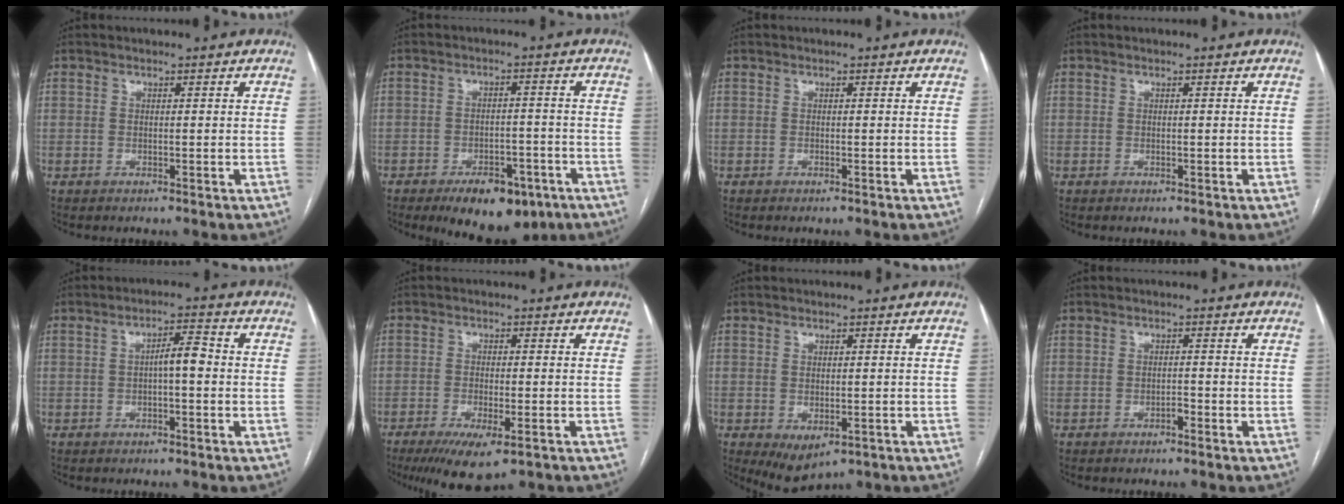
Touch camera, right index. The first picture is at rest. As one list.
[{"total": 10.3, "force": [-6.7, 4.8, 6.2], "torque": [-0.079, 0.001, -0.096]}, {"total": 0.0}, {"total": 0.0}, {"total": 3.8, "force": [-0.3, 0.9, 3.7], "torque": [-0.058, 0.012, -0.005]}, {"total": 7.8, "force": [-4.8, 1.8, 6.0], "torque": [-0.097, -0.019, -0.074]}, {"total": 4.4, "force": [-1.6, 2.5, 3.2], "torque": [-0.048, -0.010, -0.009]}, {"total": 0.9, "force": [-0.7, 0.3, 0.5], "torque": [-0.008, 0.001, -0.013]}]